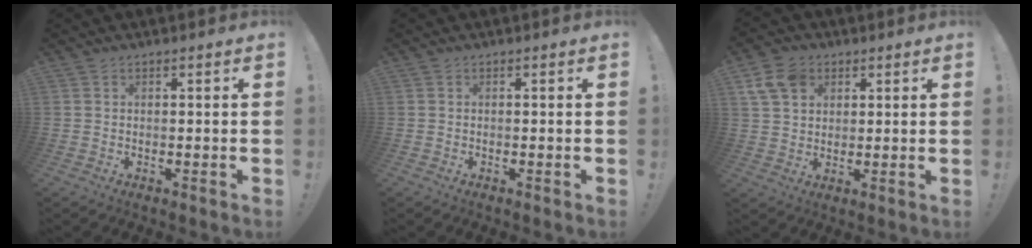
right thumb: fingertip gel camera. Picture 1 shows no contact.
{"total": 0.0}
{"total": 9.7, "force": [4.8, 7.2, 4.5], "torque": [-0.088, -0.012, 0.095]}